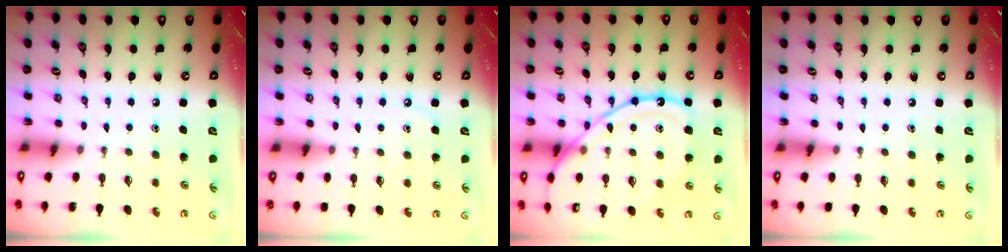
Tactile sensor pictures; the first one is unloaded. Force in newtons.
{"total": 4.4, "press": 4.3, "slide": 0.7}
{"total": 17.4, "press": 17.3, "slide": 1.7}
{"total": 2.7, "press": 2.6, "slide": 0.4}